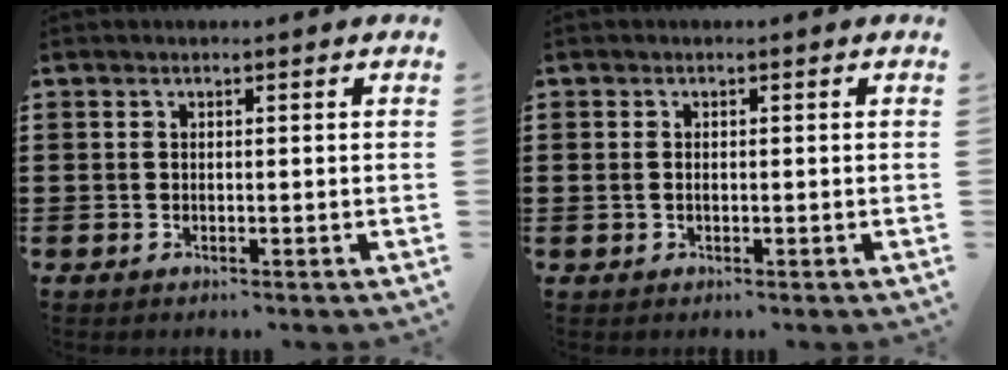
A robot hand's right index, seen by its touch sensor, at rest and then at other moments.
{"total": 0.9, "force": [-0.1, 0.6, 0.7], "torque": [-0.016, 0.004, -0.003]}